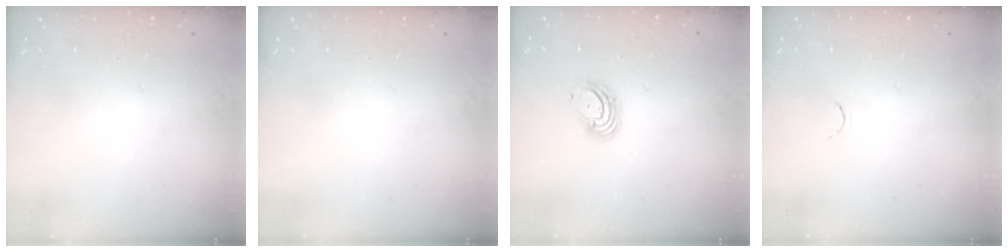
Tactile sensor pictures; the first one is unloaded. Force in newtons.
{"total": 0.0}
{"total": 4.9, "press": 4.9, "slide": 0.5}
{"total": 1.8, "press": 1.7, "slide": 0.4}